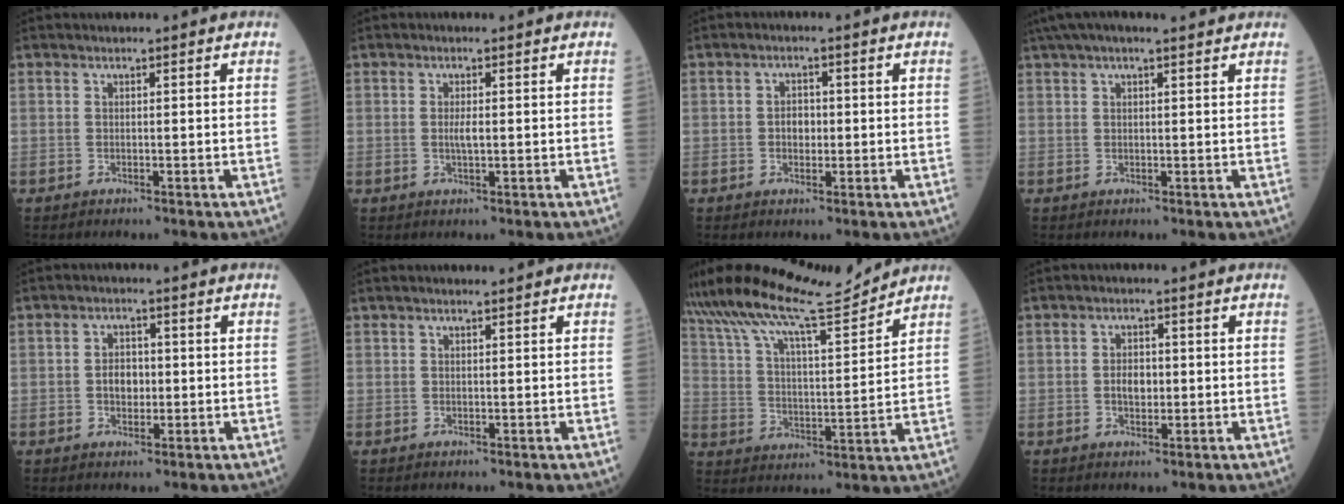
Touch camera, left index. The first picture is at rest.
{"total": 1.7, "force": [0.0, 0.3, 1.7], "torque": [-0.036, -0.001, 0.001]}
{"total": 2.3, "force": [-0.2, 1.6, 1.7], "torque": [-0.026, 0.006, -0.003]}
{"total": 7.9, "force": [6.4, 1.0, 4.5], "torque": [-0.079, 0.047, 0.094]}
{"total": 3.2, "force": [-0.3, 2.2, 2.3], "torque": [-0.041, 0.007, -0.004]}
{"total": 1.3, "force": [1.1, 0.0, 0.8], "torque": [-0.014, 0.011, 0.019]}
{"total": 16.0, "force": [14.5, 0.5, 6.8], "torque": [-0.132, 0.007, 0.245]}
{"total": 2.8, "force": [-0.2, 1.7, 2.2], "torque": [-0.040, 0.004, -0.002]}